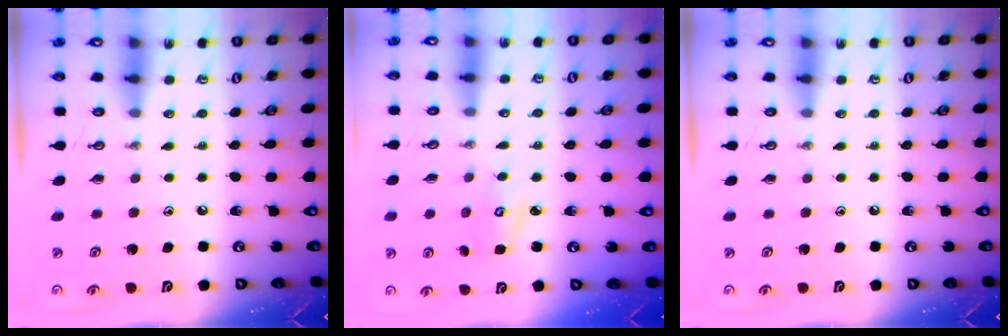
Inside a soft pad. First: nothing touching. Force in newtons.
{"total": 3.8, "press": 3.8, "slide": 0.4}
{"total": 0.0}